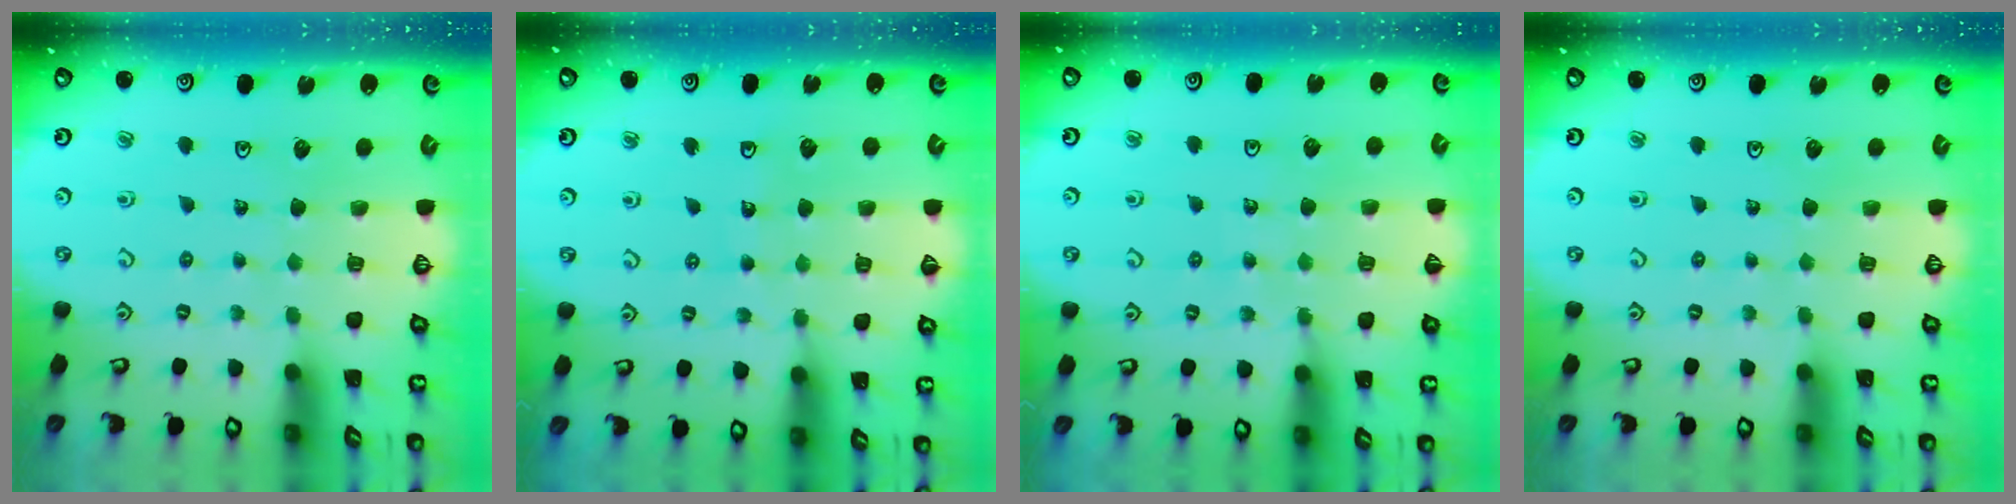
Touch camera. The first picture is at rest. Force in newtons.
{"total": 6.4, "press": 5.8, "slide": 2.7}
{"total": 4.9, "press": 4.7, "slide": 1.2}
{"total": 0.0}